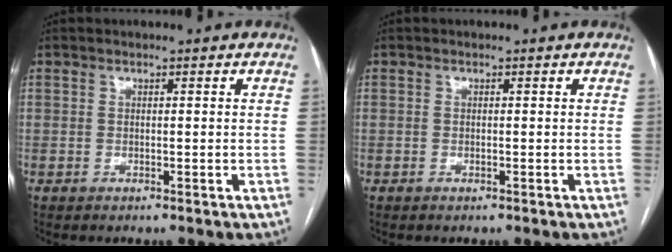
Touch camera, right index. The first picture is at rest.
{"total": 0.0}